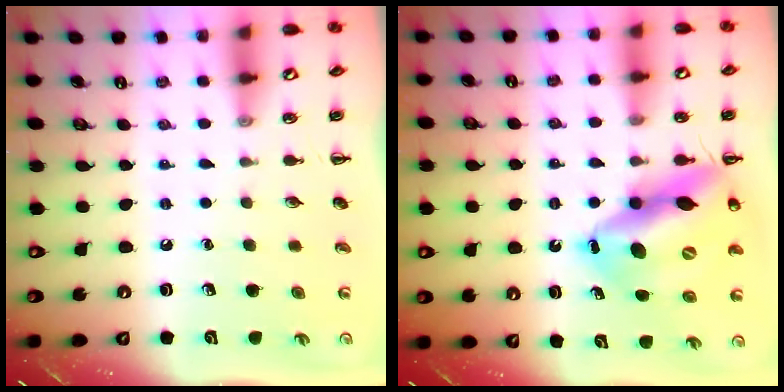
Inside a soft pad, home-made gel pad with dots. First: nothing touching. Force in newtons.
{"total": 17.5, "press": 16.7, "slide": 5.3}